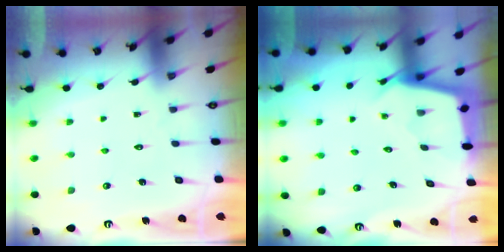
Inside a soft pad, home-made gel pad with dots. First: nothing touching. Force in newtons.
{"total": 2.6, "press": 2.5, "slide": 0.4}